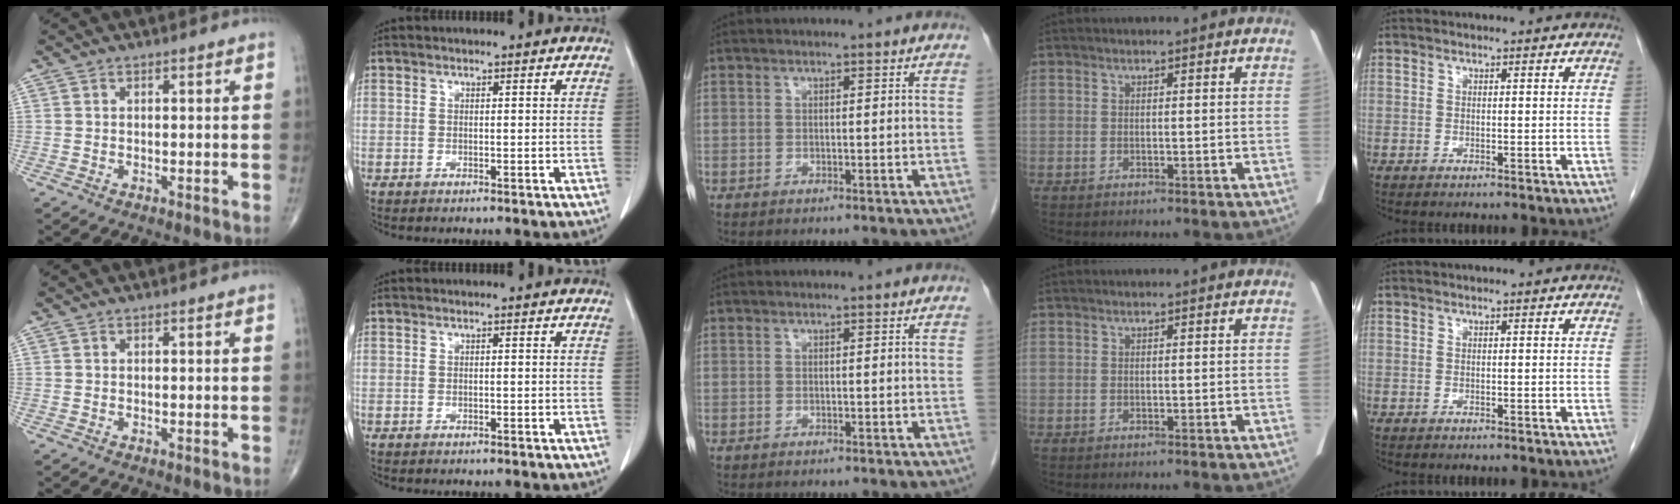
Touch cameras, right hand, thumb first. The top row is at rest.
{}